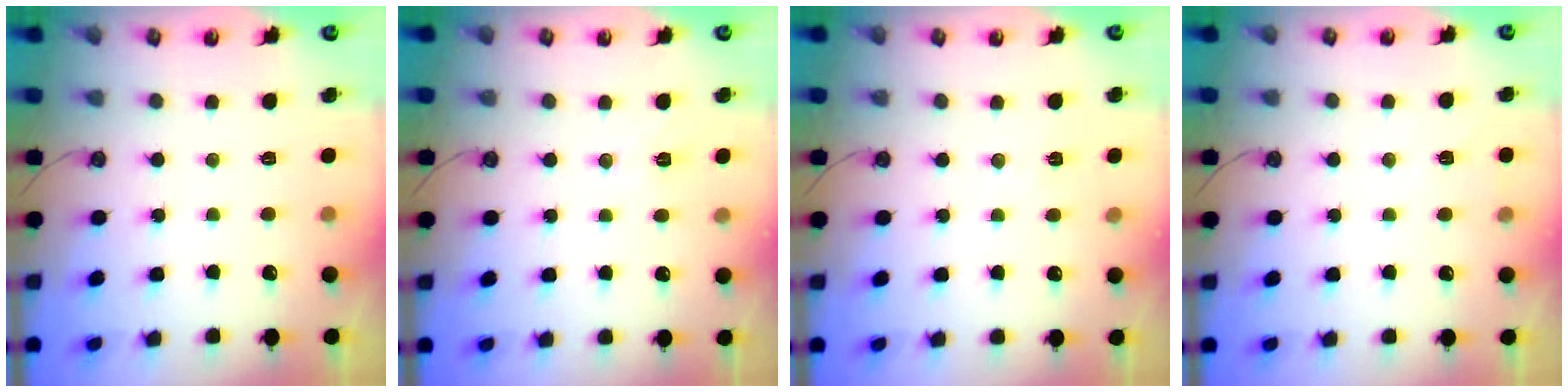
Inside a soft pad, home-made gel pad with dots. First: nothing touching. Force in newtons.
{"total": 6.7, "press": 5.0, "slide": 4.5}
{"total": 6.1, "press": 4.2, "slide": 4.5}
{"total": 6.4, "press": 5.7, "slide": 2.9}